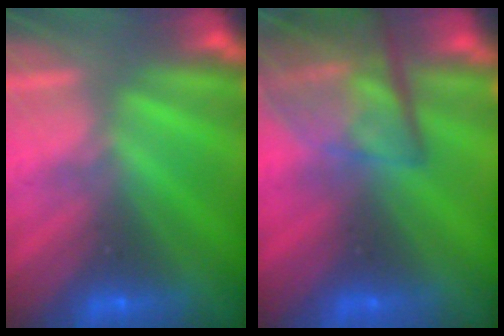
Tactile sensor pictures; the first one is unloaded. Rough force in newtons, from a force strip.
{"total": 9.0}